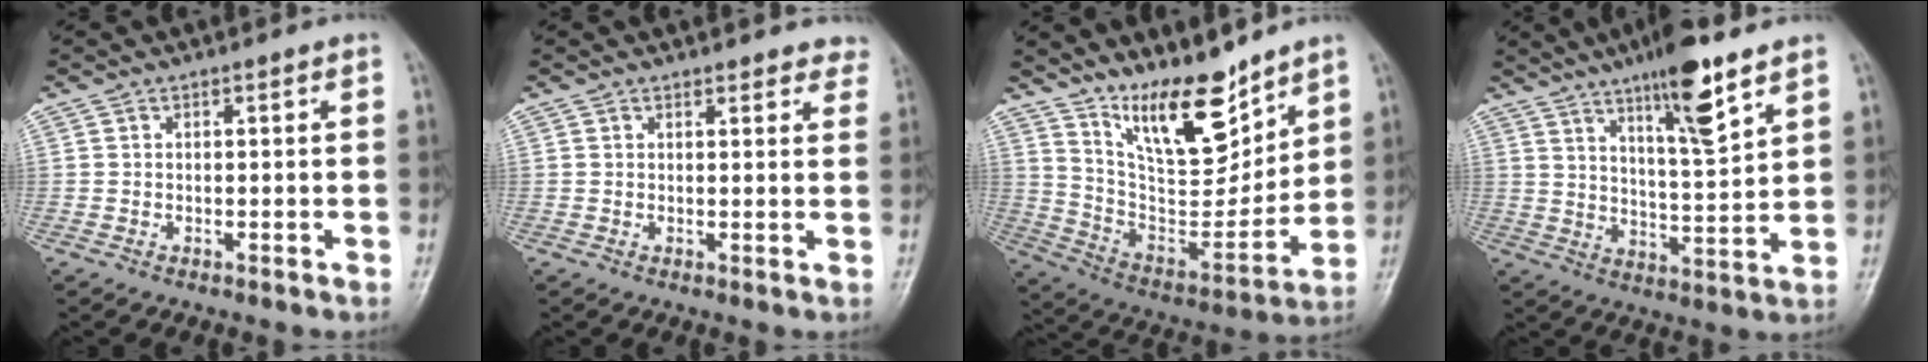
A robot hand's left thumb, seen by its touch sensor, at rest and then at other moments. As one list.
[{"total": 5.0, "force": [4.5, 1.8, 1.0], "torque": [0.025, -0.018, 0.034]}, {"total": 16.2, "force": [12.0, 5.5, 9.4], "torque": [-0.114, -0.084, 0.226]}, {"total": 12.7, "force": [8.0, 2.2, 9.6], "torque": [-0.149, -0.046, 0.133]}]